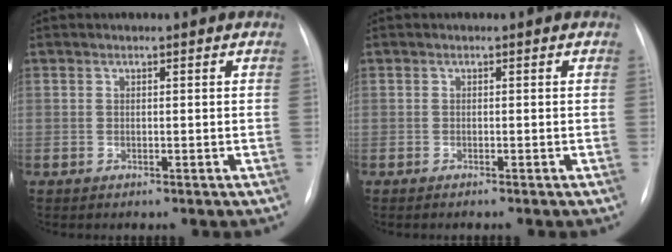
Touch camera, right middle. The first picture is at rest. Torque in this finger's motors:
{"motor_torque": [0.57, -0.63, 0.05, 0.02]}